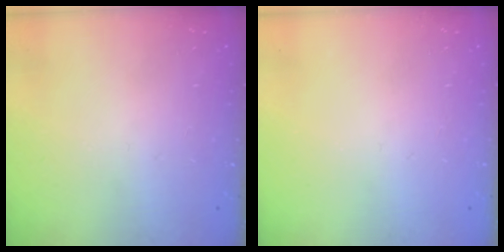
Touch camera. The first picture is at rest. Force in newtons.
{"total": 0.0}